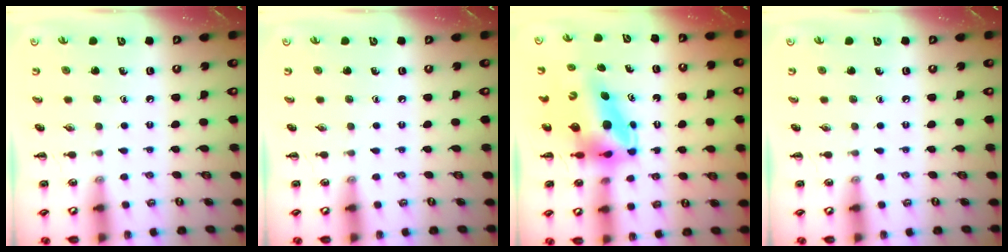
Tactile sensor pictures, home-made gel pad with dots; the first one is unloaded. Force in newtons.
{"total": 0.0}
{"total": 7.5, "press": 7.2, "slide": 2.0}
{"total": 0.0}